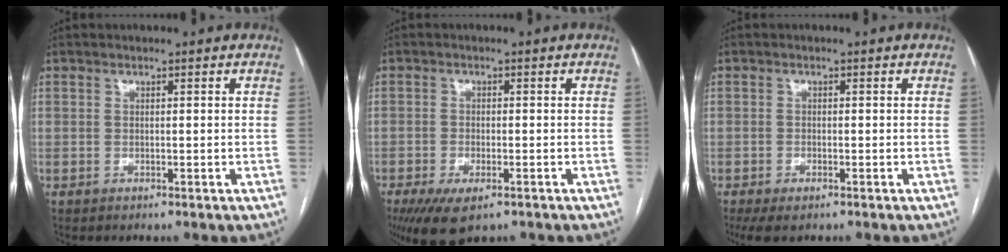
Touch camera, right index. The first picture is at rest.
{"total": 6.8, "force": [-4.2, 2.6, 4.6], "torque": [-0.076, -0.012, -0.067]}
{"total": 3.5, "force": [-2.3, 1.4, 2.3], "torque": [-0.044, -0.008, -0.031]}